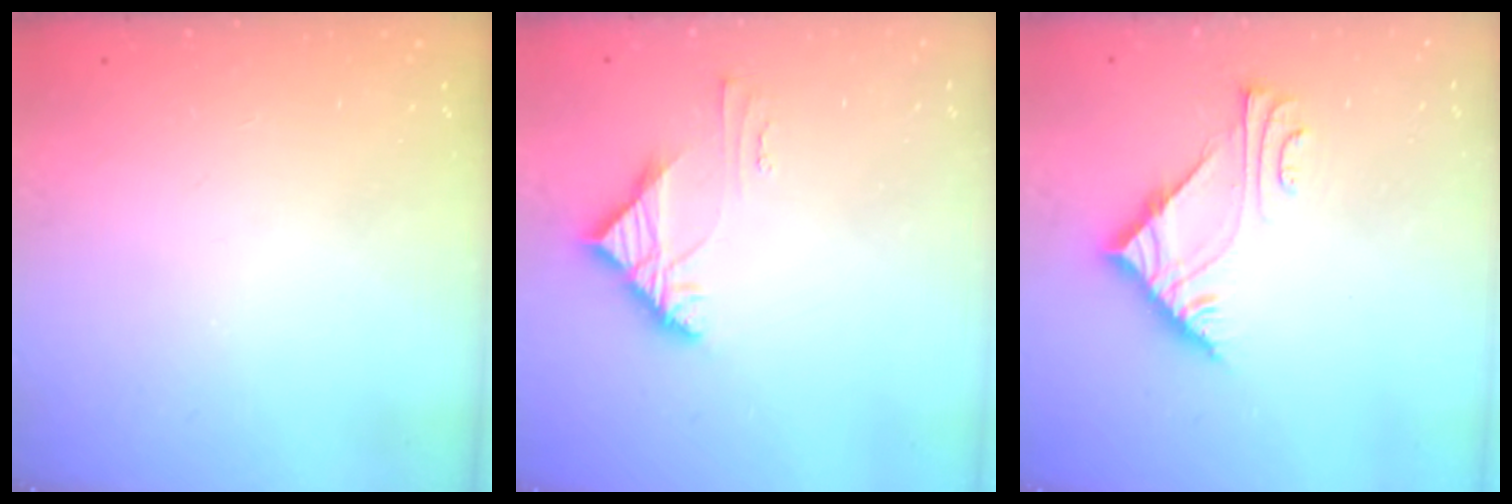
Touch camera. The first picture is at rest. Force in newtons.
{"total": 4.3, "press": 4.3, "slide": 0.5}
{"total": 7.3, "press": 7.3, "slide": 0.5}